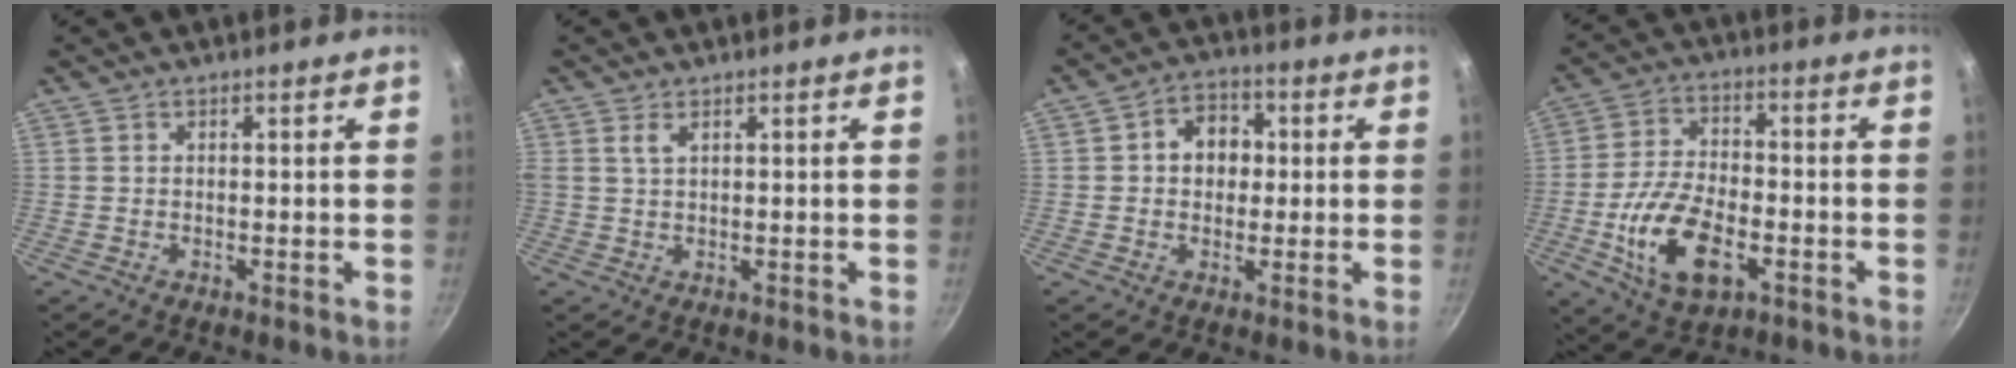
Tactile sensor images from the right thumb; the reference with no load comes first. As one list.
[{"total": 1.9, "force": [0.9, 0.8, 1.4], "torque": [-0.026, -0.003, 0.019]}, {"total": 7.2, "force": [0.8, 5.8, 4.2], "torque": [-0.028, 0.010, 0.002]}, {"total": 15.7, "force": [-4.9, 8.5, 12.2], "torque": [-0.227, 0.023, -0.091]}]